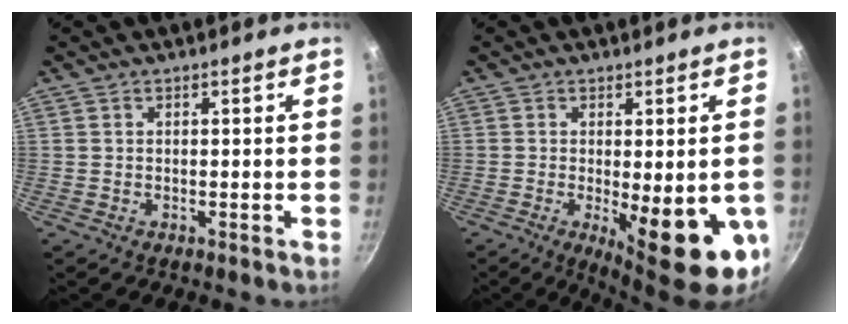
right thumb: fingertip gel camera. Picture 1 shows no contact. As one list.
[{"total": 16.1, "force": [-5.0, 5.5, 14.2], "torque": [-0.139, -0.014, -0.049]}]